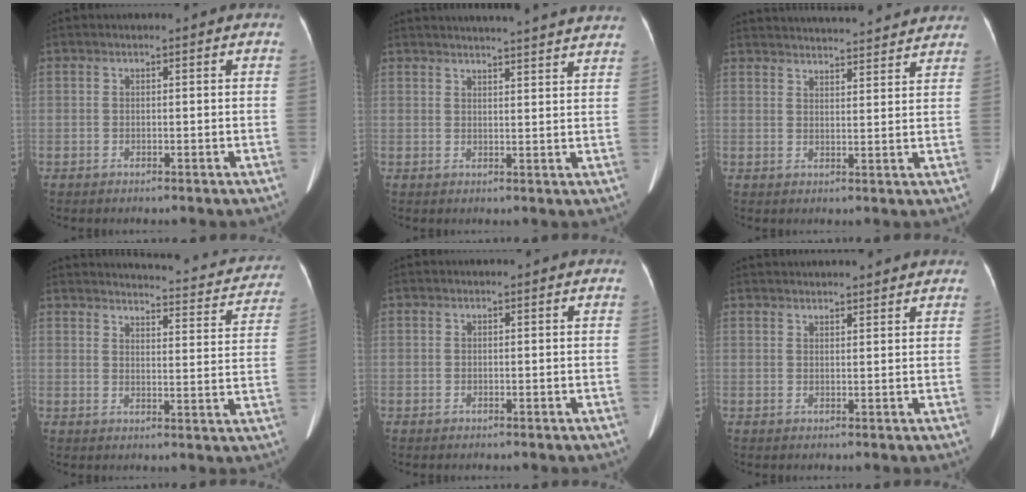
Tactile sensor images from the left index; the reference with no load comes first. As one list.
[{"total": 21.3, "force": [20.3, 0.4, 6.3], "torque": [-0.082, -0.024, 0.246]}, {"total": 22.2, "force": [21.0, 3.0, 6.4], "torque": [-0.097, -0.001, 0.269]}, {"total": 22.5, "force": [21.1, 4.2, 6.3], "torque": [-0.066, -0.059, 0.234]}, {"total": 0.0}, {"total": 9.8, "force": [9.1, 1.4, 3.2], "torque": [-0.032, 0.024, 0.109]}]